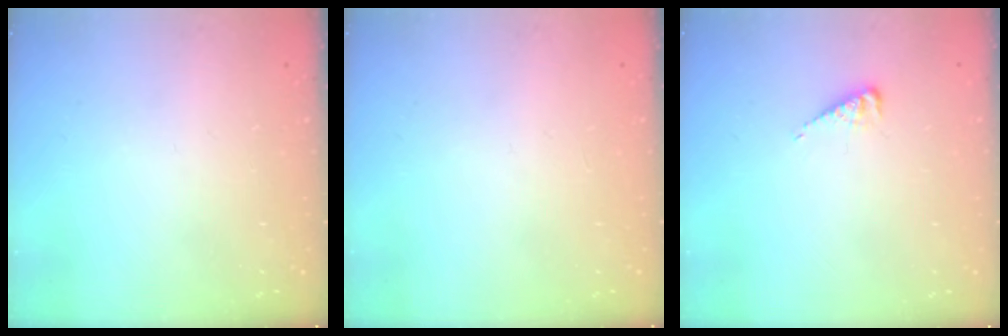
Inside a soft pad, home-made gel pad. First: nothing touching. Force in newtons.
{"total": 0.0}
{"total": 3.7, "press": 3.6, "slide": 0.5}